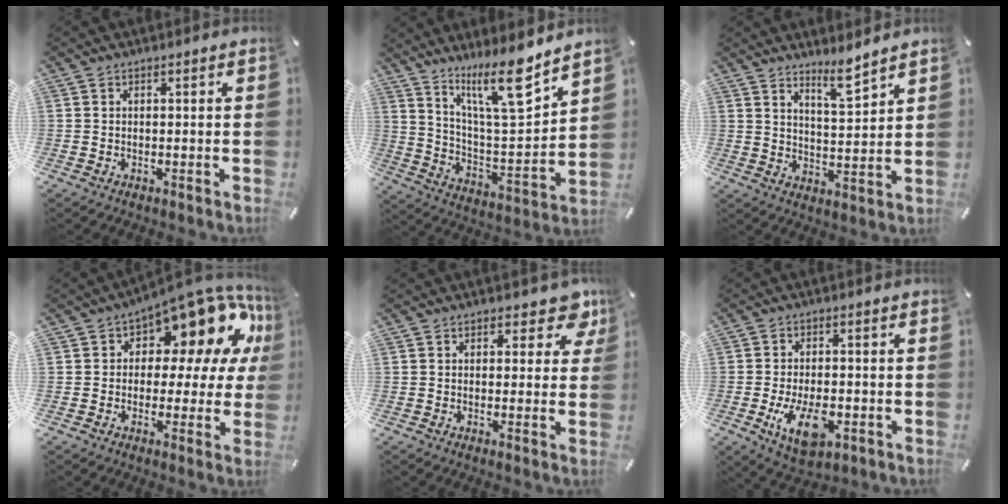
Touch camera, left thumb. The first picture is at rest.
{"total": 15.8, "force": [11.8, 3.2, 10.0], "torque": [-0.179, -0.074, 0.196]}
{"total": 7.1, "force": [6.3, 0.8, 3.3], "torque": [-0.049, -0.050, 0.106]}
{"total": 15.7, "force": [9.3, 7.9, 10.0], "torque": [-0.136, -0.078, 0.158]}
{"total": 6.3, "force": [3.8, 3.4, 3.7], "torque": [-0.027, -0.022, 0.057]}
{"total": 10.3, "force": [-3.2, 5.7, 7.9], "torque": [-0.152, -0.005, -0.055]}